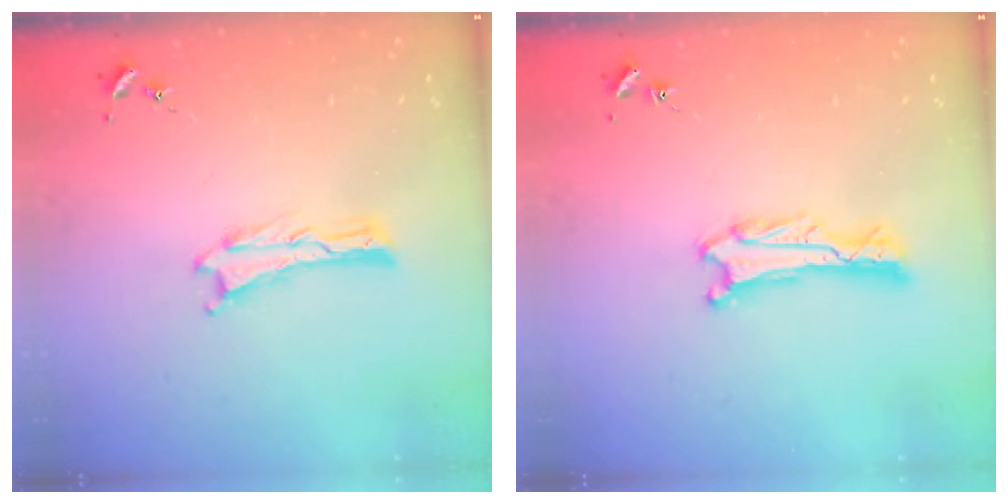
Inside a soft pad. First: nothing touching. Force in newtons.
{"total": 1.4, "press": 1.4, "slide": 0.0}